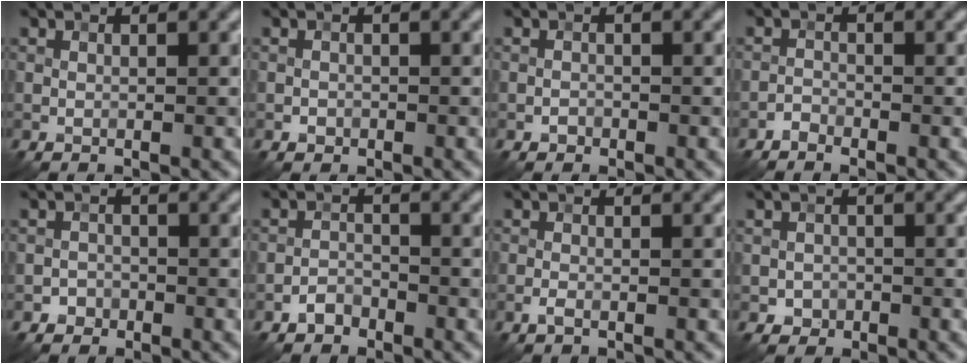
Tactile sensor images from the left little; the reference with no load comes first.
{"total": 0.7, "force": [-0.3, 0.6, 0.1], "torque": [0.004, -0.002, -0.007]}
{"total": 0.6, "force": [-0.4, 0.5, 0.1], "torque": [0.003, -0.001, -0.007]}
{"total": 1.0, "force": [-0.9, 0.4, 0.1], "torque": [0.002, 0.003, -0.019]}
{"total": 1.2, "force": [-0.7, 1.0, -0.1], "torque": [0.009, 0.006, -0.012]}
{"total": 1.6, "force": [-1.2, 0.9, 0.4], "torque": [-0.002, 0.007, -0.025]}
{"total": 0.8, "force": [-0.5, 0.3, 0.6], "torque": [-0.015, 0.000, -0.011]}
{"total": 1.3, "force": [-0.5, 1.2, 0.2], "torque": [0.006, -0.001, -0.011]}